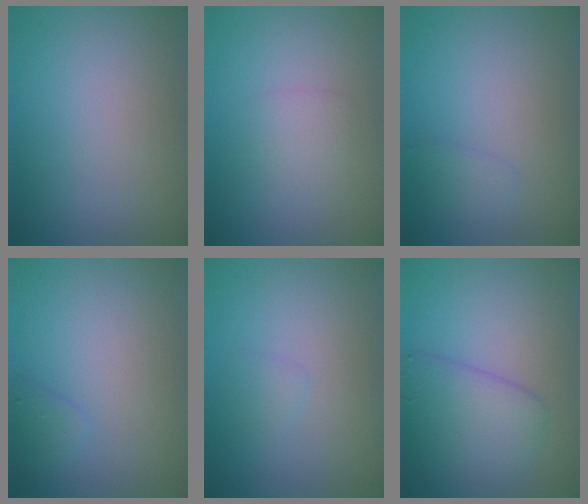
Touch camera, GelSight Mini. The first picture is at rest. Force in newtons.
{"total": 1.4, "press": 1.4, "slide": 0.0}
{"total": 1.0, "press": 0.9, "slide": 0.1}
{"total": 1.1, "press": 1.1, "slide": 0.0}
{"total": 0.8, "press": 0.8, "slide": 0.0}
{"total": 4.4, "press": 4.3, "slide": 0.2}